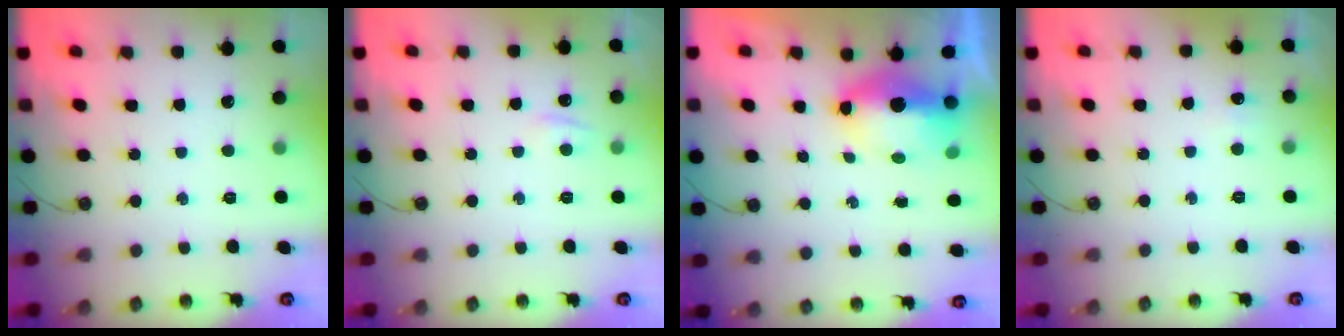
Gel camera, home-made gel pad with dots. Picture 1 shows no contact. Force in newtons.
{"total": 4.9, "press": 4.8, "slide": 0.6}
{"total": 7.4, "press": 7.4, "slide": 0.8}
{"total": 3.4, "press": 3.4, "slide": 0.3}